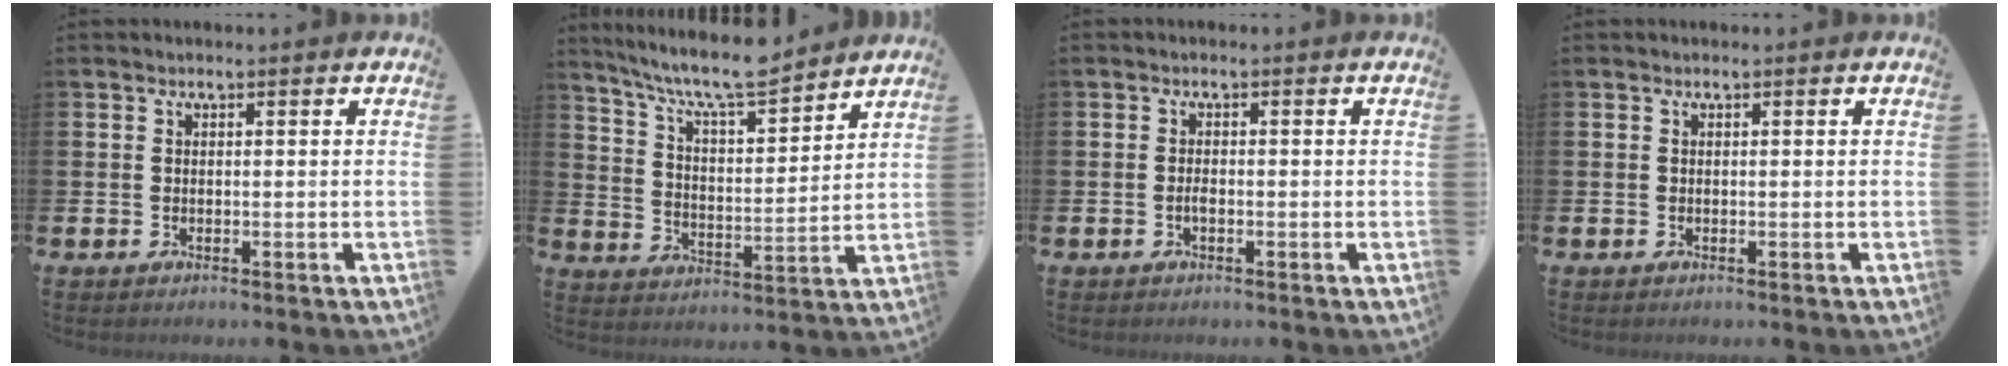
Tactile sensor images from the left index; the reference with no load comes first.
{"total": 8.7, "force": [8.2, 0.8, 2.9], "torque": [-0.082, -0.058, 0.143]}
{"total": 1.0, "force": [-0.4, 0.4, 0.9], "torque": [-0.009, -0.004, -0.010]}
{"total": 0.0}